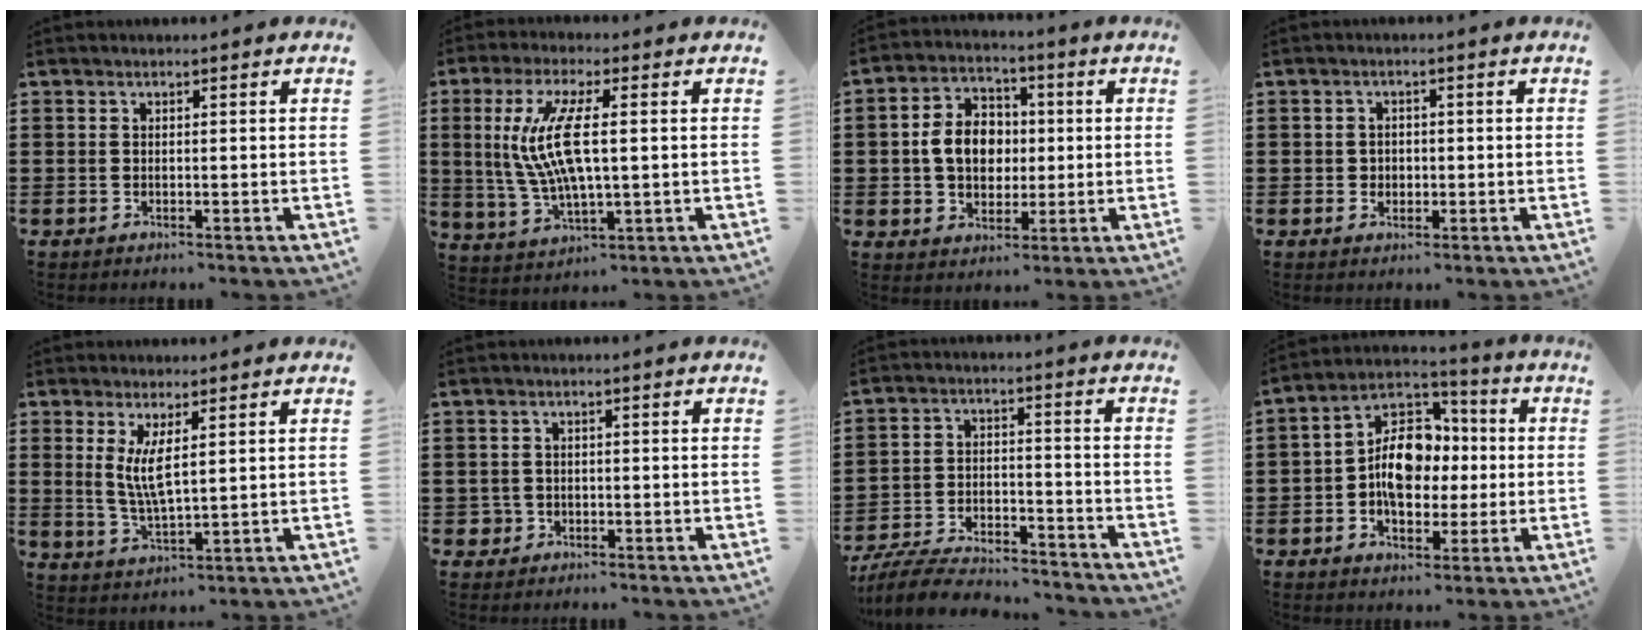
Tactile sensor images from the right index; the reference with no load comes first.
{"total": 10.3, "force": [1.1, 2.8, 9.8], "torque": [-0.224, -0.013, 0.009]}
{"total": 8.0, "force": [0.0, 6.2, 5.1], "torque": [-0.116, 0.013, -0.006]}
{"total": 1.6, "force": [-0.2, 1.5, 0.4], "torque": [-0.014, 0.005, -0.005]}
{"total": 5.2, "force": [1.7, 1.5, 4.7], "torque": [-0.103, -0.003, 0.028]}
{"total": 1.5, "force": [-0.6, 1.3, 0.2], "torque": [-0.010, 0.001, -0.016]}
{"total": 7.5, "force": [-7.2, 1.0, 2.0], "torque": [-0.042, 0.013, -0.139]}
{"total": 10.4, "force": [-0.5, 7.2, 7.4], "torque": [-0.151, 0.014, -0.014]}